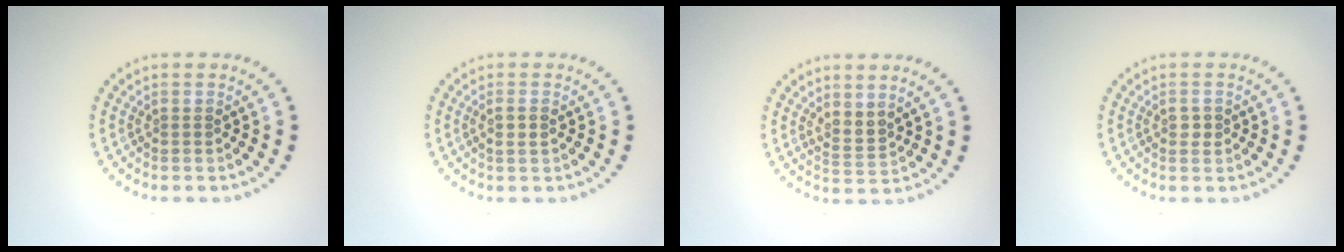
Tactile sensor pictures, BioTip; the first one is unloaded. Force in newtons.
{"total": 1.1, "press": 1.1, "slide": 0.4}
{"total": 2.0, "press": 1.4, "slide": 1.5}
{"total": 1.0, "press": 1.0, "slide": 0.1}